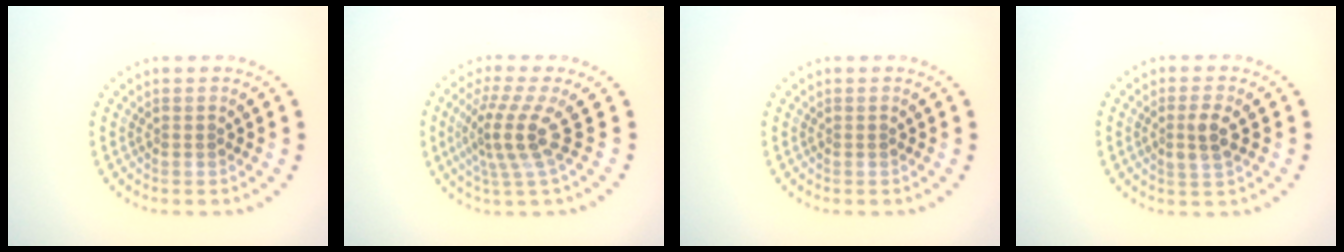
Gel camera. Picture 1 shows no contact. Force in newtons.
{"total": 3.9, "press": 2.7, "slide": 2.9}
{"total": 0.0}
{"total": 2.2, "press": 2.1, "slide": 0.7}